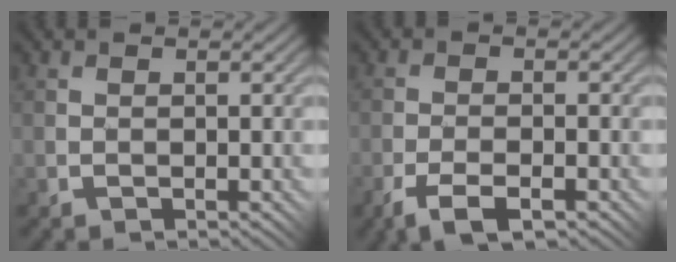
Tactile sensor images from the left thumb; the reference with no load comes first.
{"total": 4.7, "force": [-3.1, 1.5, 3.3], "torque": [-0.059, 0.002, -0.058]}